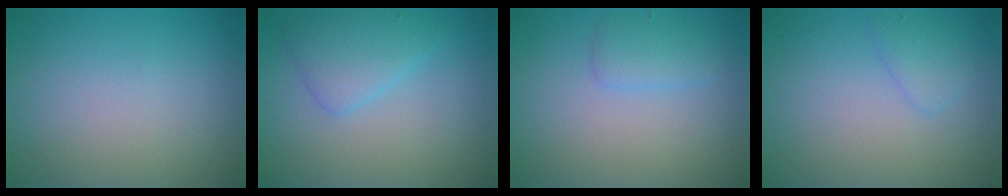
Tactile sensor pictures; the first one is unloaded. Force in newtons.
{"total": 3.0, "press": 3.0, "slide": 0.1}
{"total": 1.7, "press": 1.7, "slide": 0.1}
{"total": 1.4, "press": 1.4, "slide": 0.1}